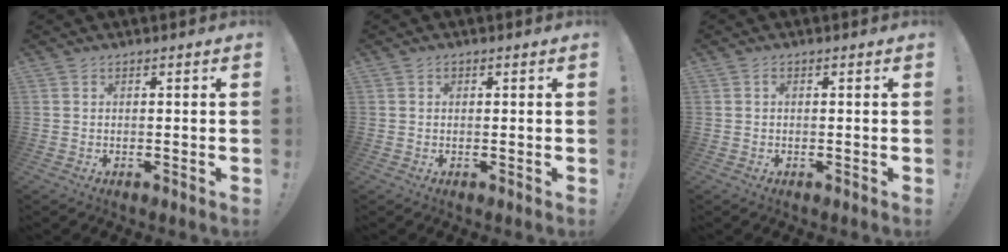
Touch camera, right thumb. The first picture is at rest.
{"total": 0.5, "force": [0.1, 0.5, 0.1], "torque": [0.005, -0.001, 0.000]}
{"total": 0.7, "force": [-0.1, 0.4, 0.6], "torque": [-0.014, 0.003, -0.002]}